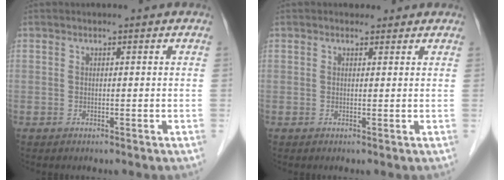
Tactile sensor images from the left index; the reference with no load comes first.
{"total": 1.2, "force": [0.9, 0.8, 0.0], "torque": [0.000, 0.004, 0.009]}